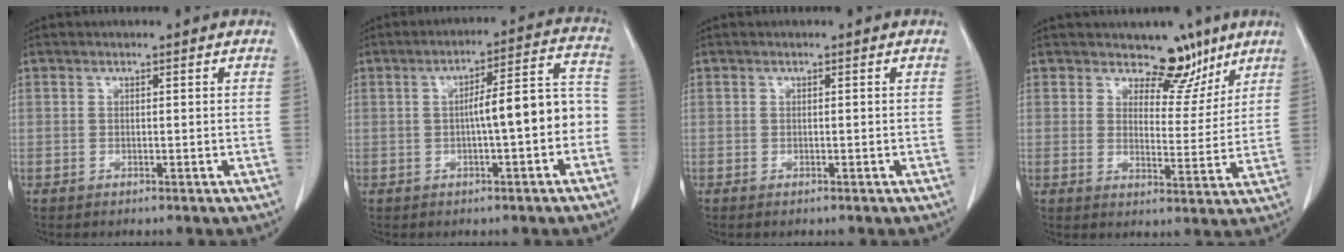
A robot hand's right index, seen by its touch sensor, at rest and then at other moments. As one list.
[{"total": 9.4, "force": [-1.8, 1.7, 9.0], "torque": [-0.121, 0.044, -0.025]}, {"total": 0.6, "force": [-0.4, 0.2, 0.5], "torque": [-0.009, -0.001, -0.007]}, {"total": 6.7, "force": [5.2, 3.6, 2.2], "torque": [-0.012, -0.015, 0.071]}]